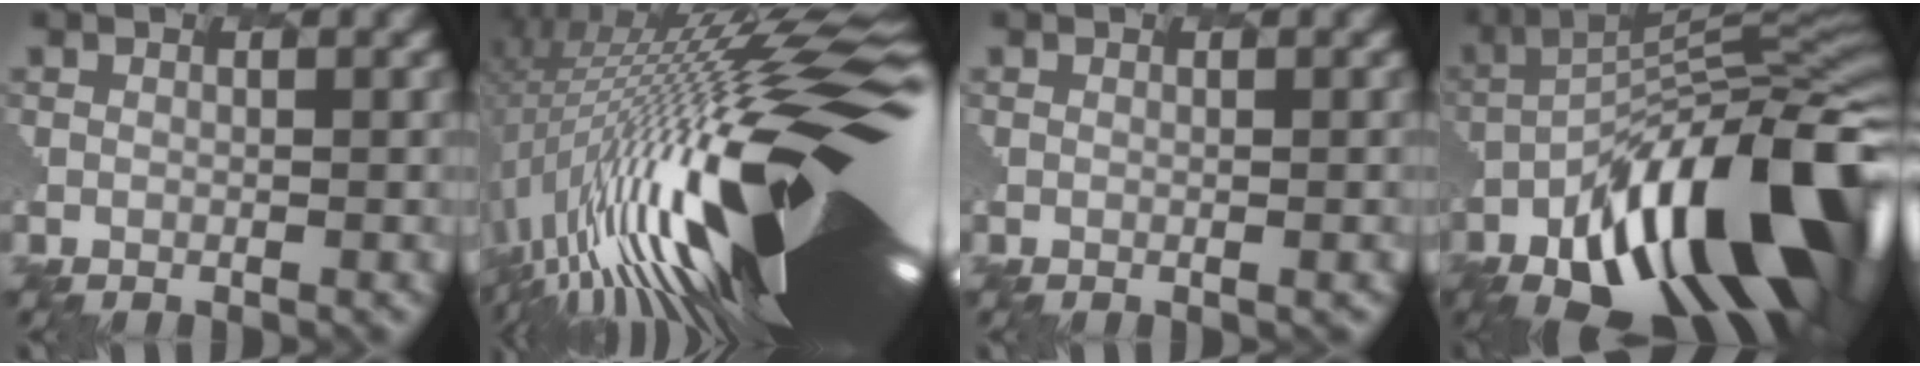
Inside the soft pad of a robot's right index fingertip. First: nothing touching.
{"total": 20.1, "force": [-0.6, 5.0, 19.5], "torque": [-0.326, 0.013, -0.026]}
{"total": 1.6, "force": [-0.2, 0.7, 1.5], "torque": [-0.003, 0.003, -0.002]}
{"total": 16.2, "force": [-7.7, 6.6, 12.6], "torque": [-0.199, 0.003, -0.135]}